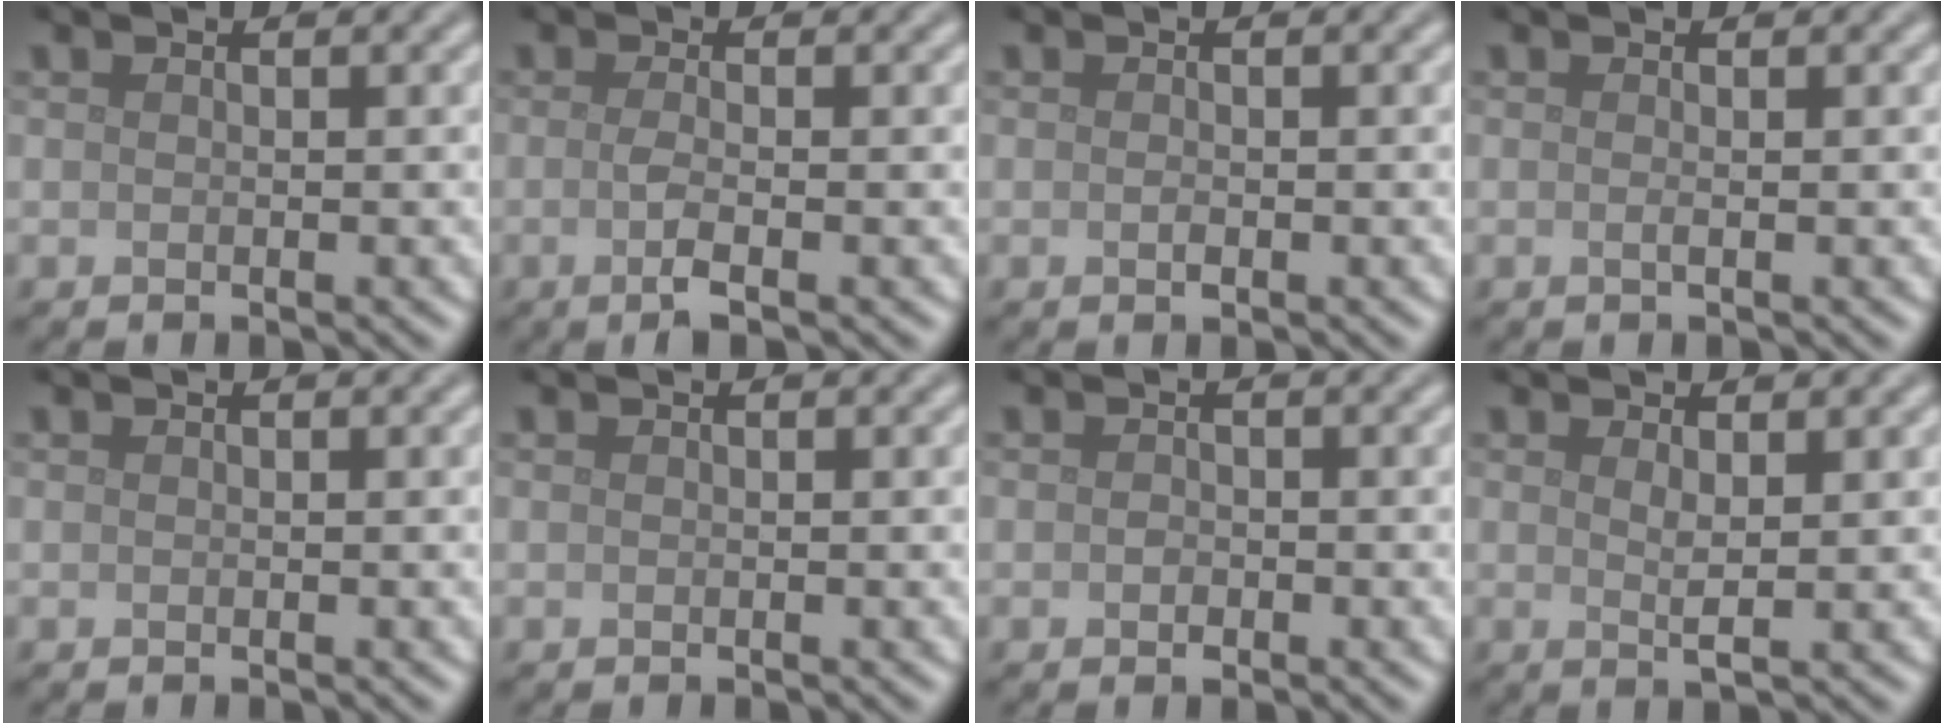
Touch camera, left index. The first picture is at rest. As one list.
[{"total": 2.6, "force": [-0.6, 0.7, 2.4], "torque": [-0.045, -0.004, -0.016]}, {"total": 0.7, "force": [-0.2, 0.3, 0.6], "torque": [-0.014, -0.001, -0.002]}, {"total": 0.7, "force": [-0.1, 0.2, 0.7], "torque": [-0.011, -0.002, -0.003]}, {"total": 0.0}, {"total": 0.0}, {"total": 0.9, "force": [-0.2, 0.6, 0.6], "torque": [-0.010, -0.003, -0.005]}, {"total": 1.5, "force": [0.6, 0.2, 1.4], "torque": [-0.025, -0.004, 0.008]}]